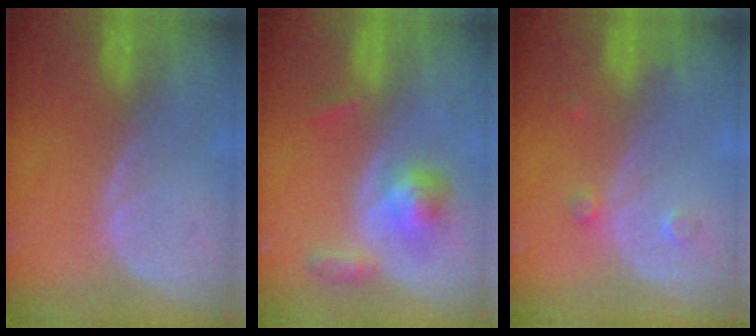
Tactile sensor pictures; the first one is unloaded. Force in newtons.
{"total": 5.3, "press": 5.0, "slide": 1.6}
{"total": 1.7, "press": 1.7, "slide": 0.3}